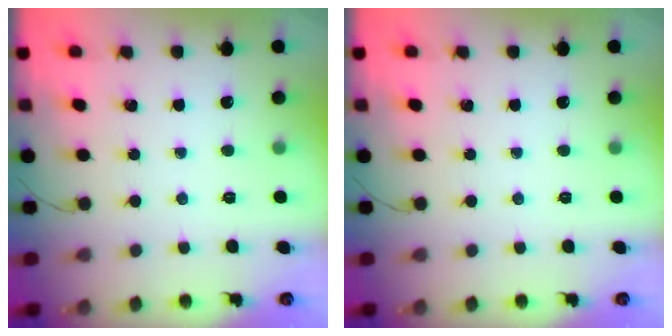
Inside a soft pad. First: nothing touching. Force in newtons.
{"total": 0.0}